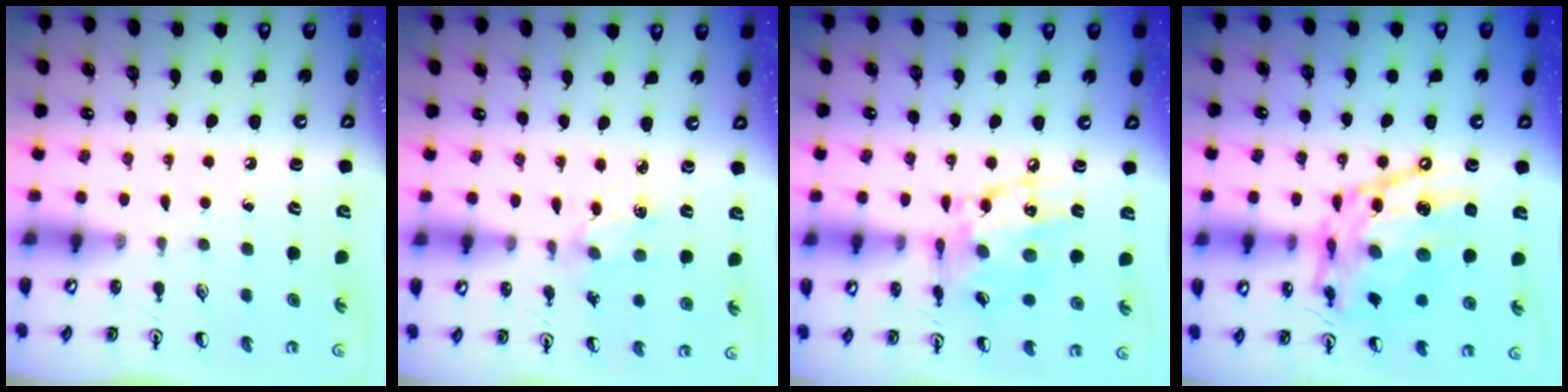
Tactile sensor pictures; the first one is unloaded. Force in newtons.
{"total": 2.5, "press": 2.4, "slide": 0.3}
{"total": 14.5, "press": 14.4, "slide": 0.8}
{"total": 19.7, "press": 19.6, "slide": 1.7}